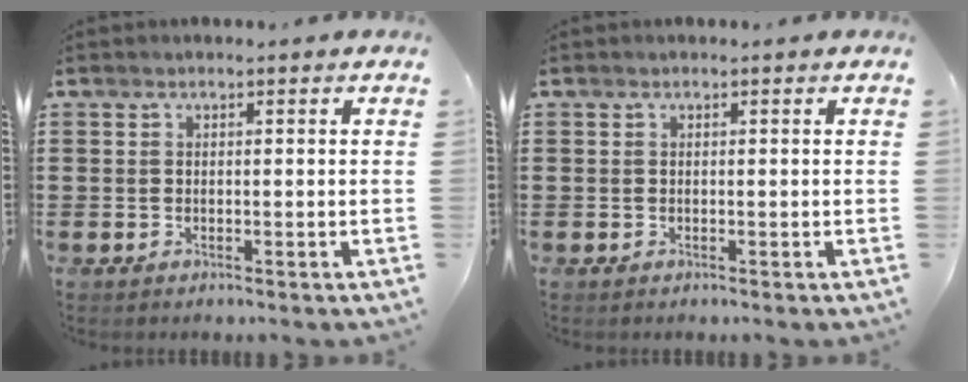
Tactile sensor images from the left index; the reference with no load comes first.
{"total": 0.0}